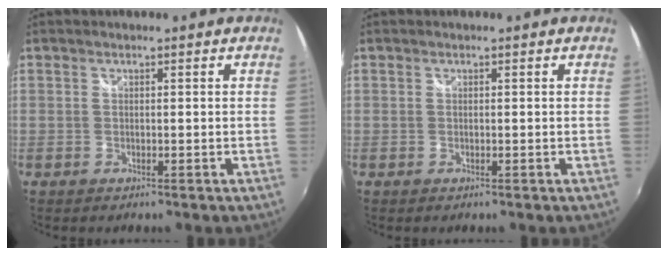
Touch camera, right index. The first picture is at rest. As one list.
[{"total": 0.0}]